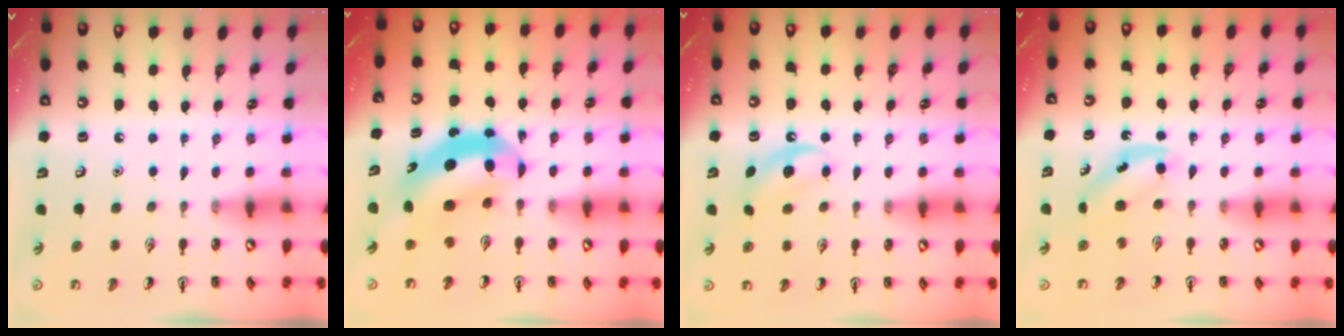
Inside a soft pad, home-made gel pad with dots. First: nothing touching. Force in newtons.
{"total": 7.5, "press": 7.2, "slide": 2.1}
{"total": 6.0, "press": 5.7, "slide": 1.6}
{"total": 4.0, "press": 3.9, "slide": 0.9}